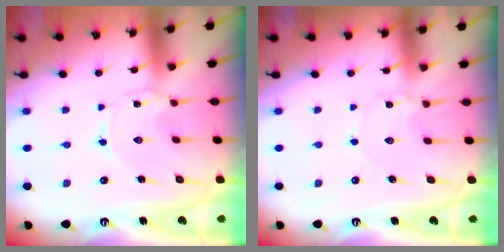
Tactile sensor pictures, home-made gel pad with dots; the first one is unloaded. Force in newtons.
{"total": 2.0, "press": 2.0, "slide": 0.3}